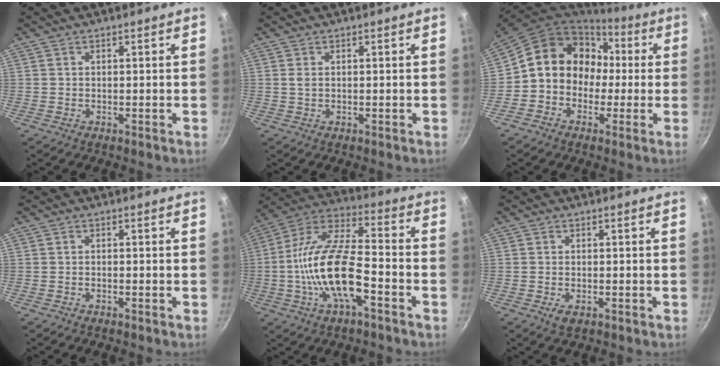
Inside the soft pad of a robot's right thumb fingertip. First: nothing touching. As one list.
[{"total": 0.9, "force": [0.2, 0.4, 0.8], "torque": [-0.016, 0.001, 0.003]}, {"total": 15.2, "force": [0.4, 13.1, 7.6], "torque": [-0.087, 0.053, -0.010]}, {"total": 0.5, "force": [-0.4, 0.2, 0.3], "torque": [-0.010, 0.005, -0.009]}, {"total": 18.2, "force": [-5.3, 7.1, 15.9], "torque": [-0.295, 0.040, -0.118]}, {"total": 2.4, "force": [-1.0, 1.3, 1.8], "torque": [-0.035, -0.003, -0.017]}]